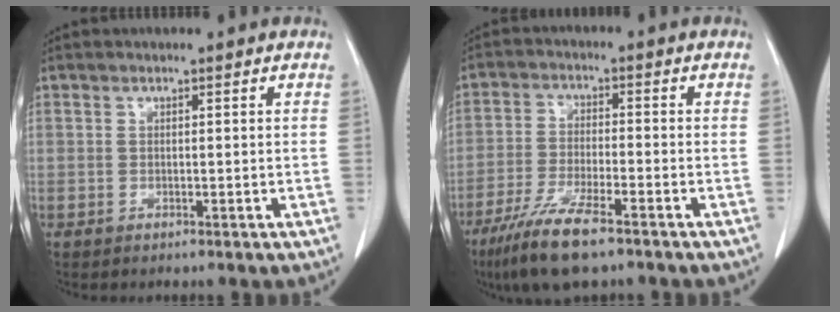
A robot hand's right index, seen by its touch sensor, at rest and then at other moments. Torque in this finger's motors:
{"motor_torque": [0.24, -0.24, 0.33, 0.13]}